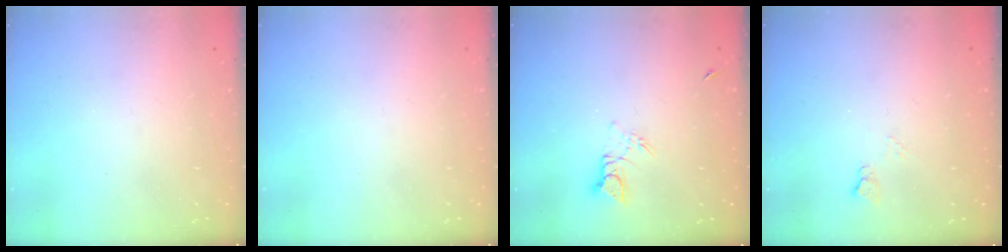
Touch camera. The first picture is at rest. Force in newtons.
{"total": 0.0}
{"total": 3.6, "press": 3.6, "slide": 0.3}
{"total": 4.9, "press": 4.8, "slide": 0.6}